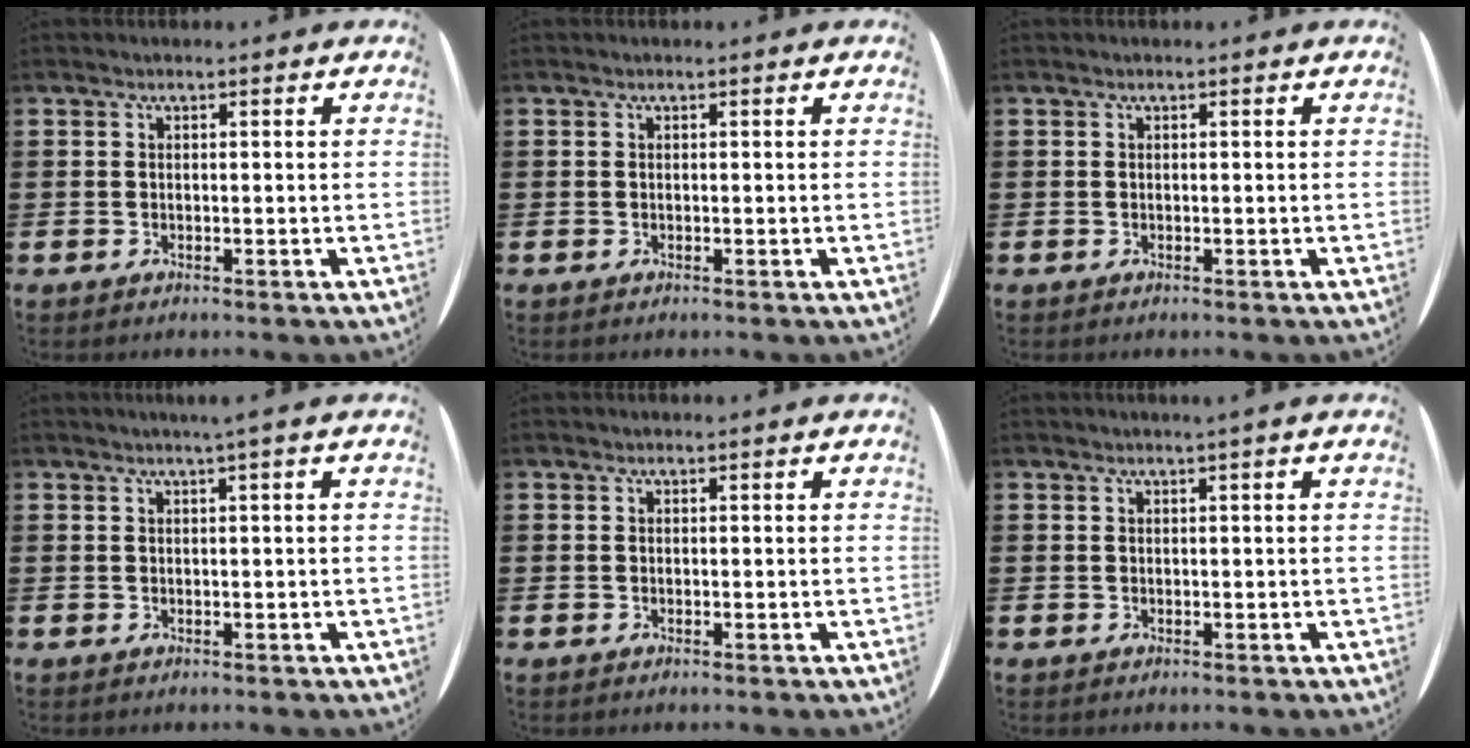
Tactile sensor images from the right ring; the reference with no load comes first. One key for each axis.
{"total": 0.0}
{"total": 0.0}
{"total": 0.8, "fx": 0.3, "fy": -0.3, "fz": 0.7, "tx": -0.010, "ty": -0.004, "tz": 0.005}
{"total": 0.0}
{"total": 0.5, "fx": 0.1, "fy": -0.3, "fz": 0.4, "tx": -0.004, "ty": -0.002, "tz": 0.002}